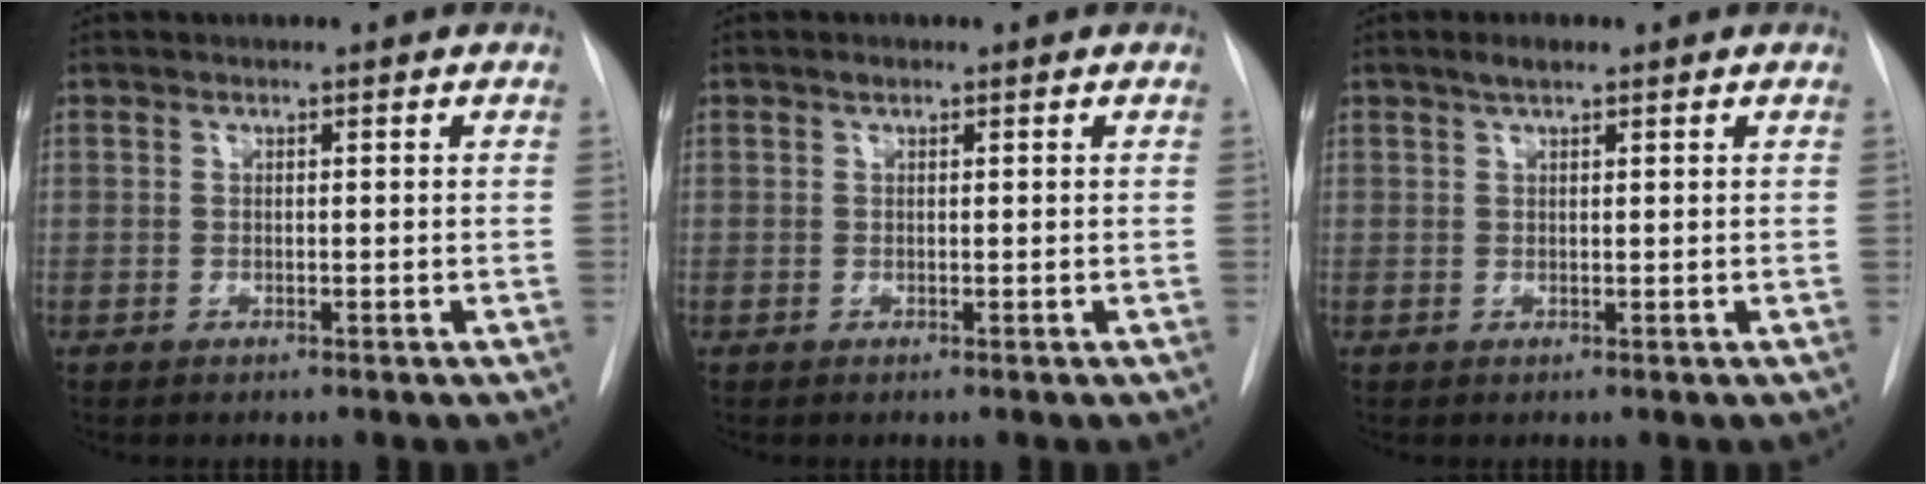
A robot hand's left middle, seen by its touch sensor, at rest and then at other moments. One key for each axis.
{"total": 0.5, "fx": 0.4, "fy": 0.3, "fz": 0.2, "tx": -0.005, "ty": 0.004, "tz": 0.004}
{"total": 1.8, "fx": 1.3, "fy": 0.4, "fz": 1.2, "tx": -0.027, "ty": 0.006, "tz": 0.022}